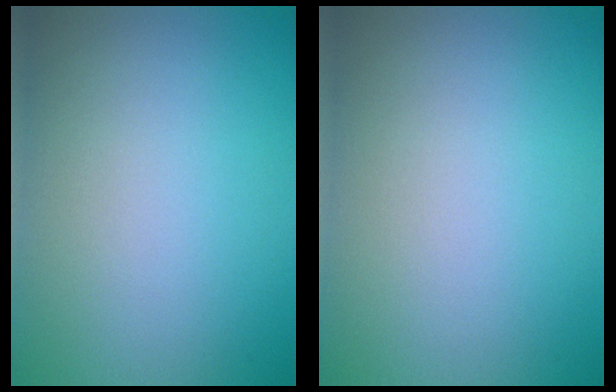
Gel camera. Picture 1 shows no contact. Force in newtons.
{"total": 0.0}